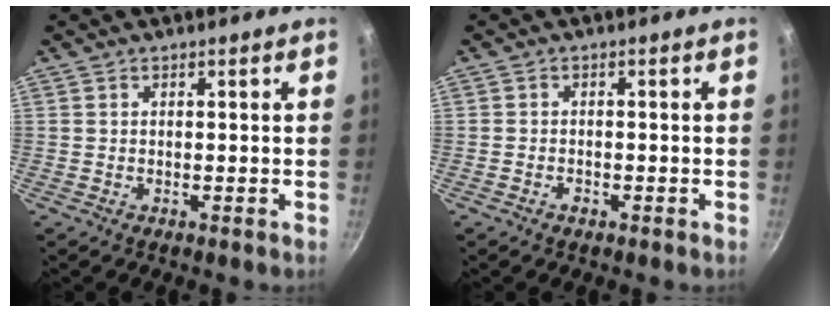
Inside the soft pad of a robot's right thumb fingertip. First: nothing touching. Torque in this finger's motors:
{"motor_torque": [-0.21, 0.10, -0.26, 0.15, -0.02]}